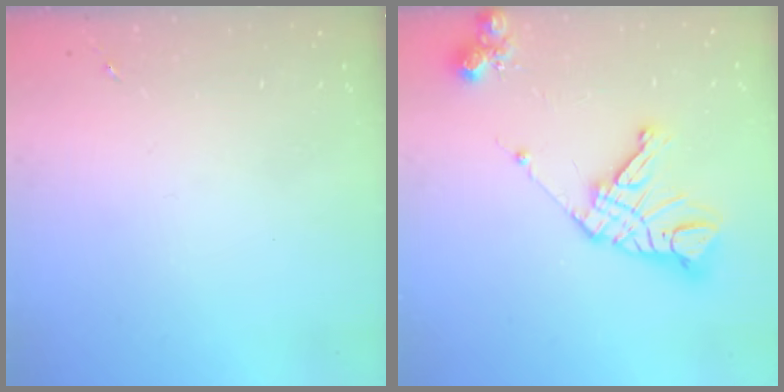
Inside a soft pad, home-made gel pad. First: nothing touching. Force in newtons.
{"total": 16.3, "press": 16.2, "slide": 1.8}